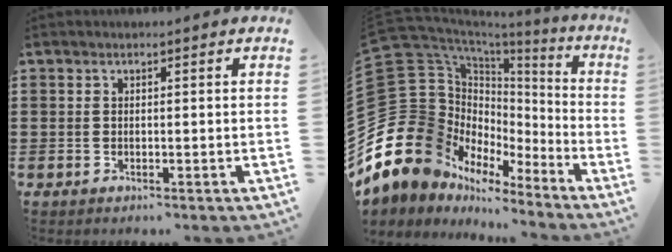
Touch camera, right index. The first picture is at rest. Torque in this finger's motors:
{"motor_torque": [0.16, -0.06, 0.33, -0.21]}